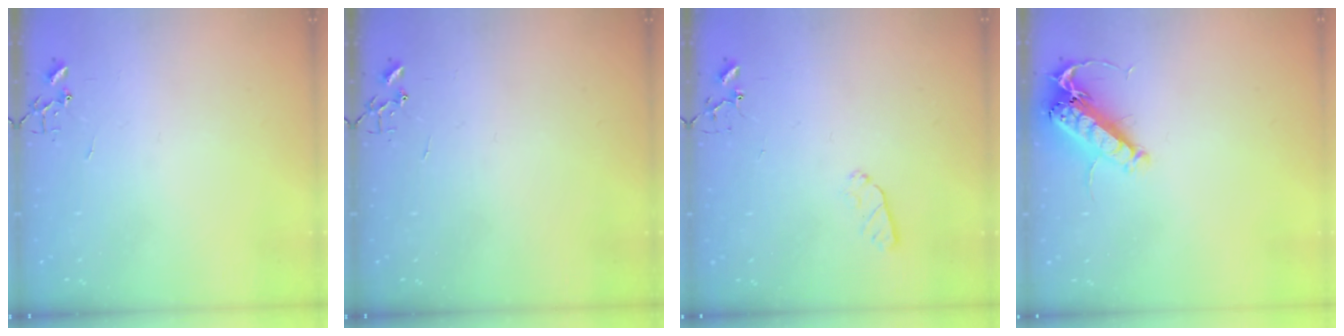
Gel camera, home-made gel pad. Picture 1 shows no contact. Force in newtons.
{"total": 0.0}
{"total": 5.0, "press": 4.9, "slide": 0.7}
{"total": 14.2, "press": 14.0, "slide": 2.5}